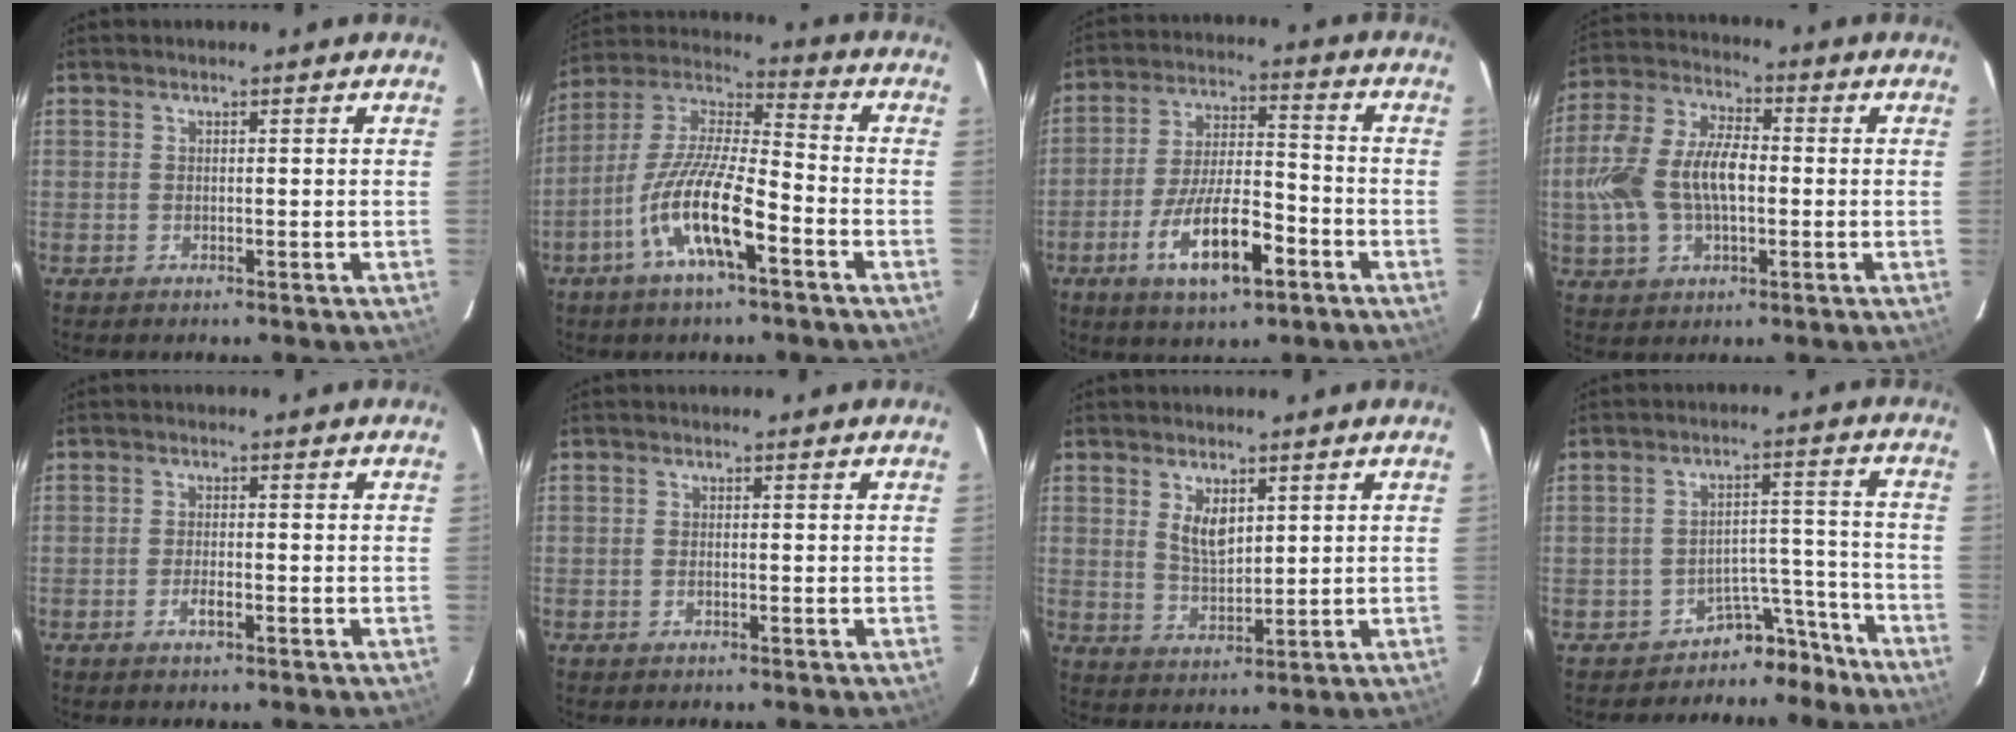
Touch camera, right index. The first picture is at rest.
{"total": 14.7, "force": [-6.8, 3.2, 12.7], "torque": [-0.256, -0.008, -0.135]}
{"total": 13.5, "force": [-6.5, 4.4, 11.0], "torque": [-0.213, -0.005, -0.108]}
{"total": 14.3, "force": [-1.0, 7.9, 11.8], "torque": [-0.254, 0.015, -0.019]}
{"total": 2.2, "force": [-1.2, 0.6, 1.8], "torque": [-0.042, 0.000, -0.024]}
{"total": 0.8, "force": [-0.4, 0.4, 0.6], "torque": [-0.013, 0.000, -0.007]}
{"total": 5.3, "force": [2.2, 2.7, 4.0], "torque": [-0.067, -0.003, 0.047]}
{"total": 7.6, "force": [-6.4, 4.1, -0.4], "torque": [0.019, 0.048, -0.088]}